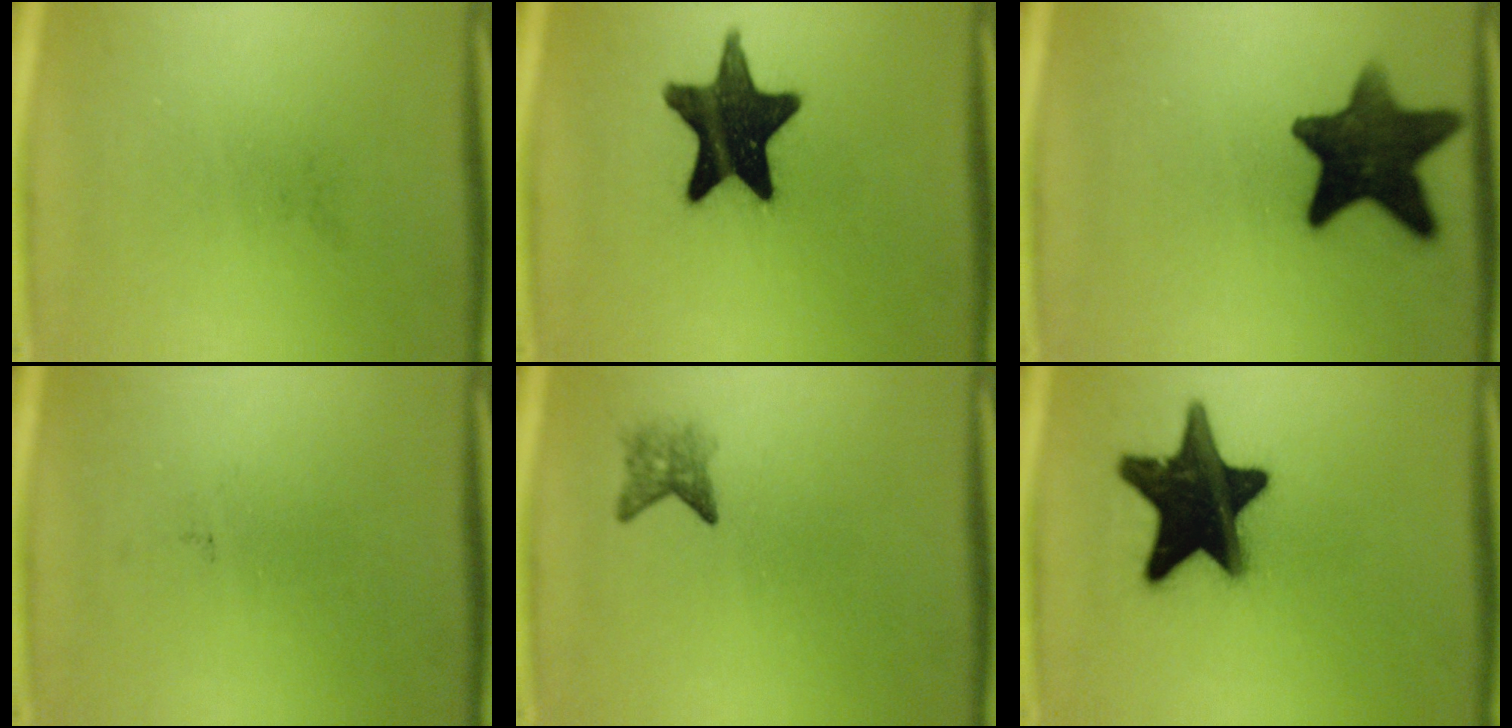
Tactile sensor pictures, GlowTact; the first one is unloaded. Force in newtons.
{"total": 16.6}
{"total": 14.3}
{"total": 0.0}
{"total": 2.2}
{"total": 19.9}